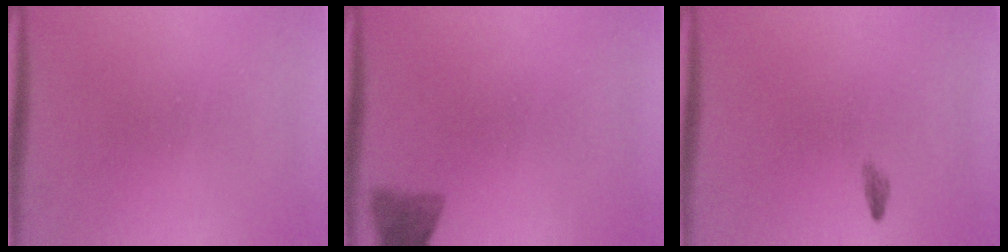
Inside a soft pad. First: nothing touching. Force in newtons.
{"total": 3.0}
{"total": 0.5}